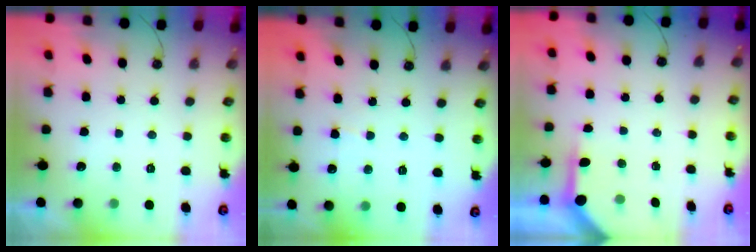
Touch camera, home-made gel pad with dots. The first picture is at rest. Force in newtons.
{"total": 3.9, "press": 3.8, "slide": 0.6}
{"total": 4.0, "press": 4.0, "slide": 0.5}